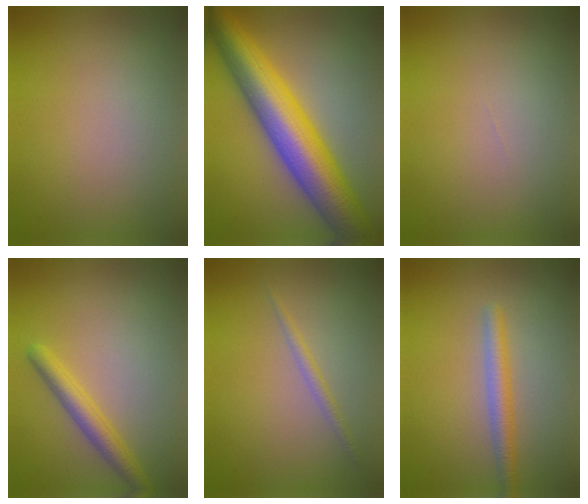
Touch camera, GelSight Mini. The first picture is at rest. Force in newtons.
{"total": 11.4, "press": 11.4, "slide": 0.4}
{"total": 0.0}
{"total": 2.8, "press": 2.8, "slide": 0.2}
{"total": 1.1, "press": 1.1, "slide": 0.1}
{"total": 2.4, "press": 2.4, "slide": 0.1}